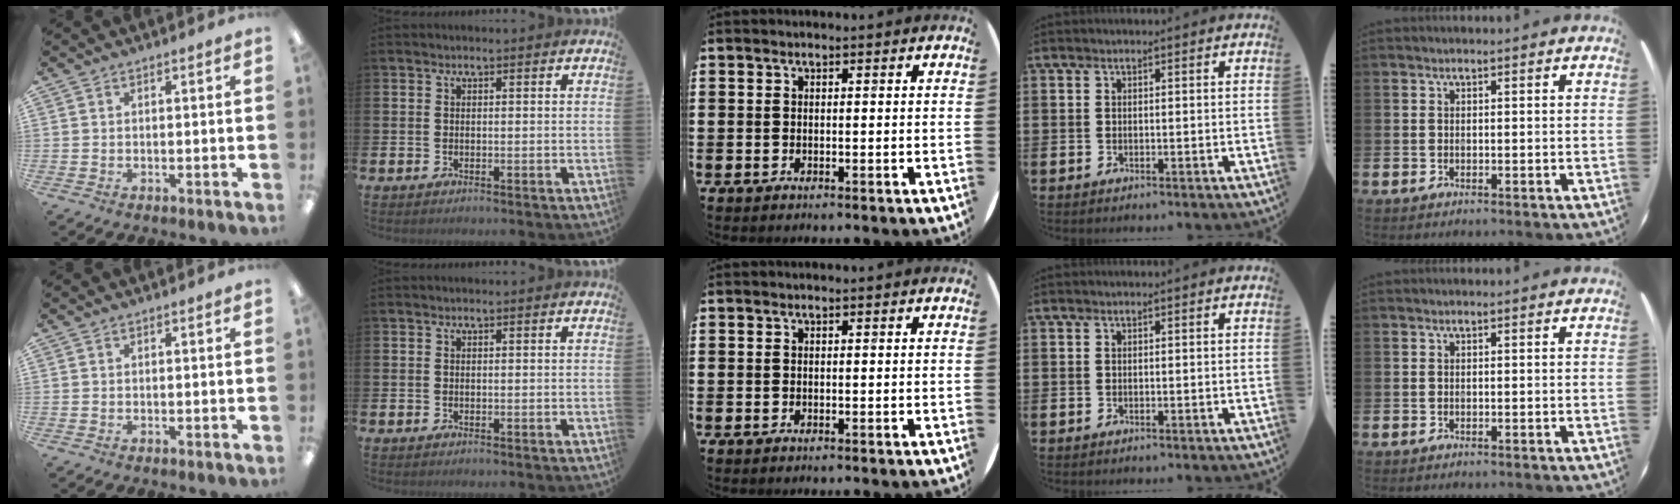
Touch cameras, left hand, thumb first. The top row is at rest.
{}